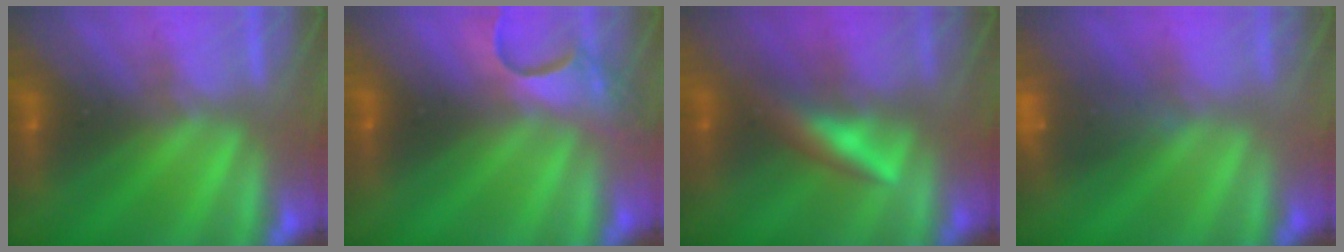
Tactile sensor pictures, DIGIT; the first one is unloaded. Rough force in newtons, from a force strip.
{"total": 4.9}
{"total": 2.4}
{"total": 6.8}